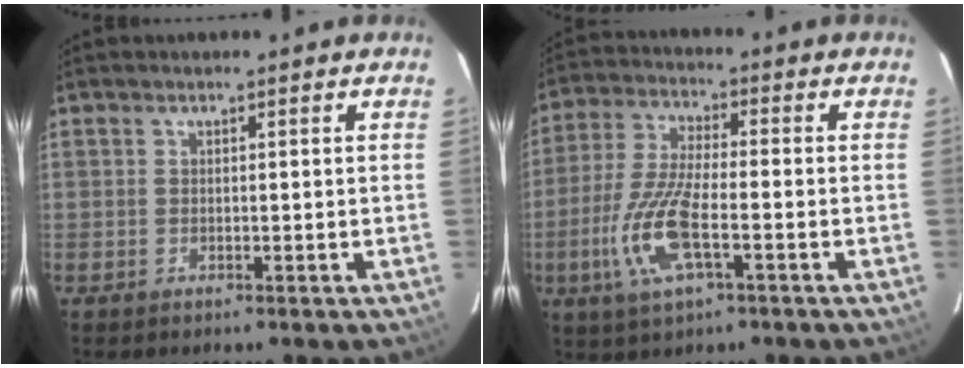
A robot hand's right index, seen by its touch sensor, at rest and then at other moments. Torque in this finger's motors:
{"motor_torque": [1.60, -0.49, 0.68, 0.19]}